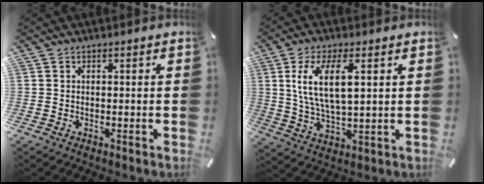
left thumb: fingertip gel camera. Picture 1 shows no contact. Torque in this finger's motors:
{"motor_torque": [0.30, 0.56, 0.71, 0.50, 0.19]}